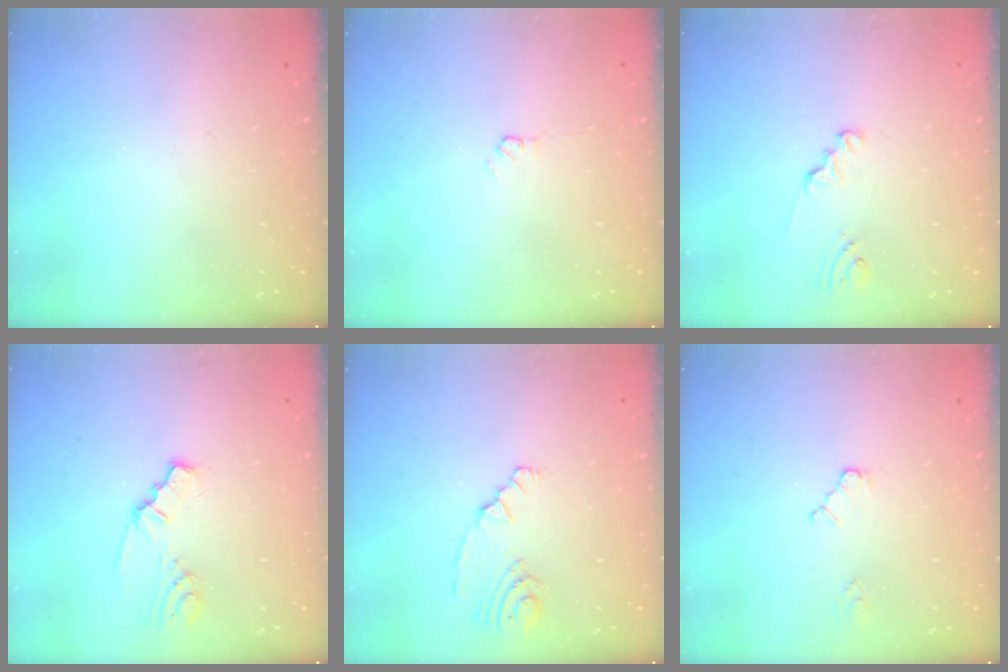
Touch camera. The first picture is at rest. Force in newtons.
{"total": 2.3, "press": 2.3, "slide": 0.3}
{"total": 1.3, "press": 1.3, "slide": 0.1}
{"total": 2.4, "press": 2.4, "slide": 0.2}
{"total": 3.0, "press": 3.0, "slide": 0.4}
{"total": 1.9, "press": 1.9, "slide": 0.3}